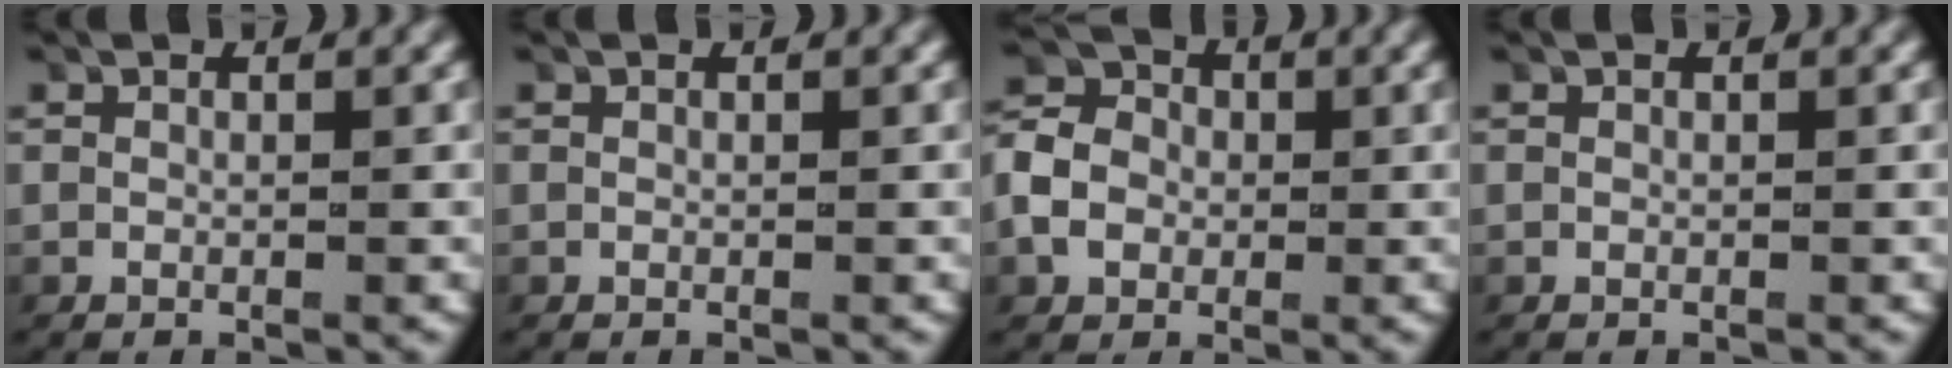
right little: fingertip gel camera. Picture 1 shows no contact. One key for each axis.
{"total": 0.0}
{"total": 4.8, "fx": -0.2, "fy": 4.1, "fz": 2.4, "tx": -0.050, "ty": 0.004, "tz": -0.010}
{"total": 0.0}